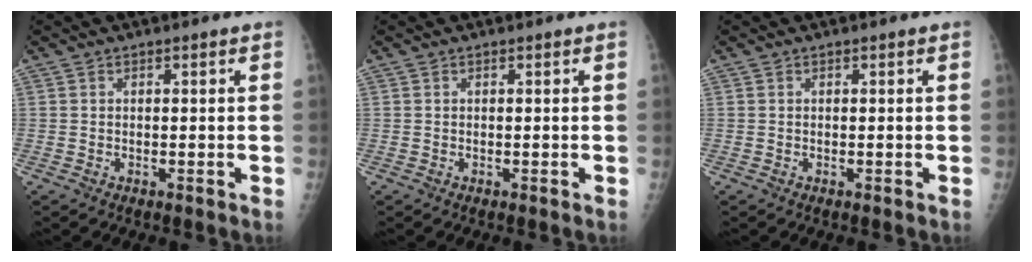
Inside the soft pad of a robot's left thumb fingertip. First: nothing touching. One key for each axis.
{"total": 0.0}
{"total": 0.0}